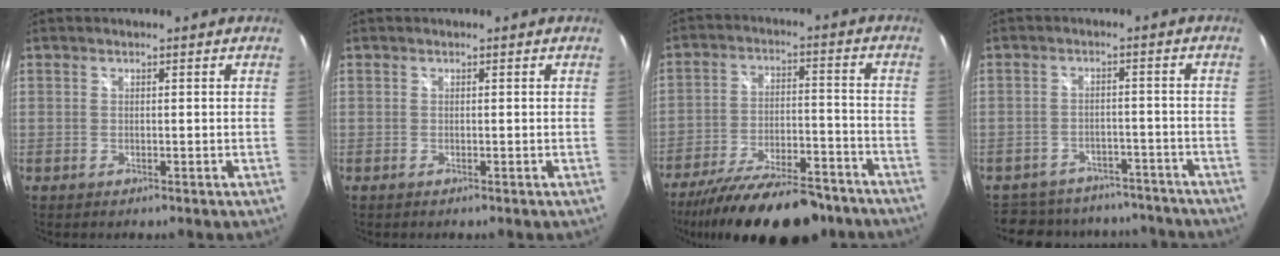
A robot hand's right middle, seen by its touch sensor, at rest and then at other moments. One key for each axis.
{"total": 0.0}
{"total": 22.2, "fx": -18.0, "fy": 6.3, "fz": 11.3, "tx": -0.206, "ty": -0.033, "tz": -0.266}
{"total": 15.9, "fx": -13.6, "fy": 7.1, "fz": 4.1, "tx": -0.099, "ty": 0.023, "tz": -0.173}